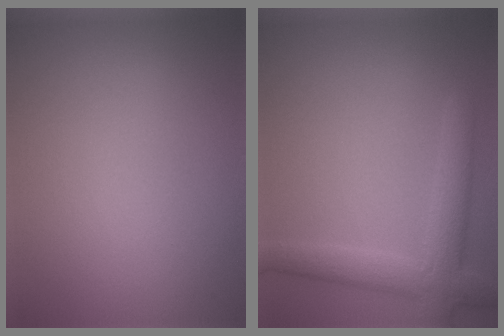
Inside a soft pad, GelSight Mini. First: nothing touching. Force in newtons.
{"total": 4.0, "press": 4.0, "slide": 0.1}